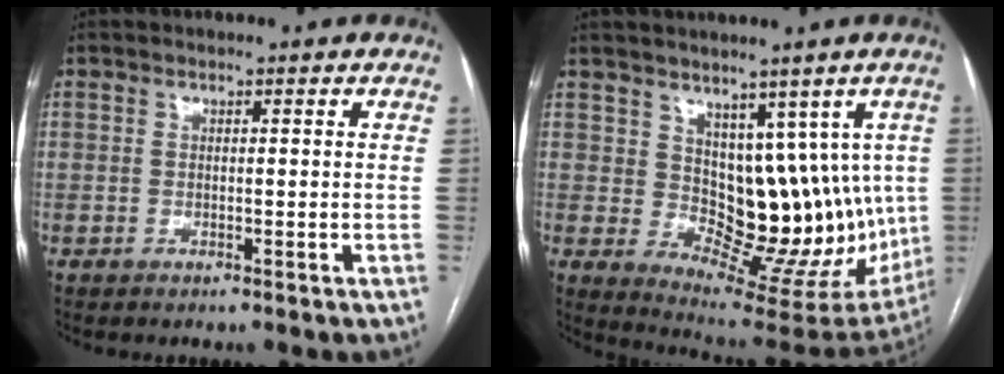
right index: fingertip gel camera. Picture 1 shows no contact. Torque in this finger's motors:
{"motor_torque": [0.73, 0.68, 0.17, 0.04]}